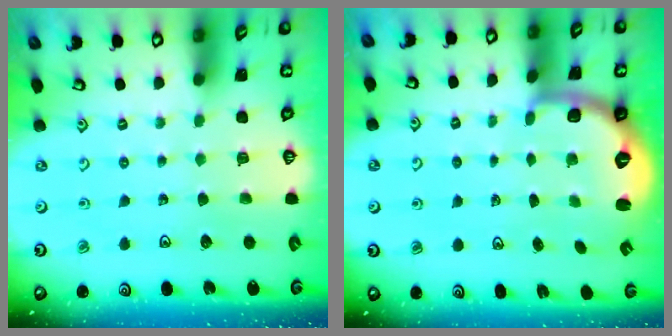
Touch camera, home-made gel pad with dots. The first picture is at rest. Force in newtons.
{"total": 2.5, "press": 2.0, "slide": 1.5}